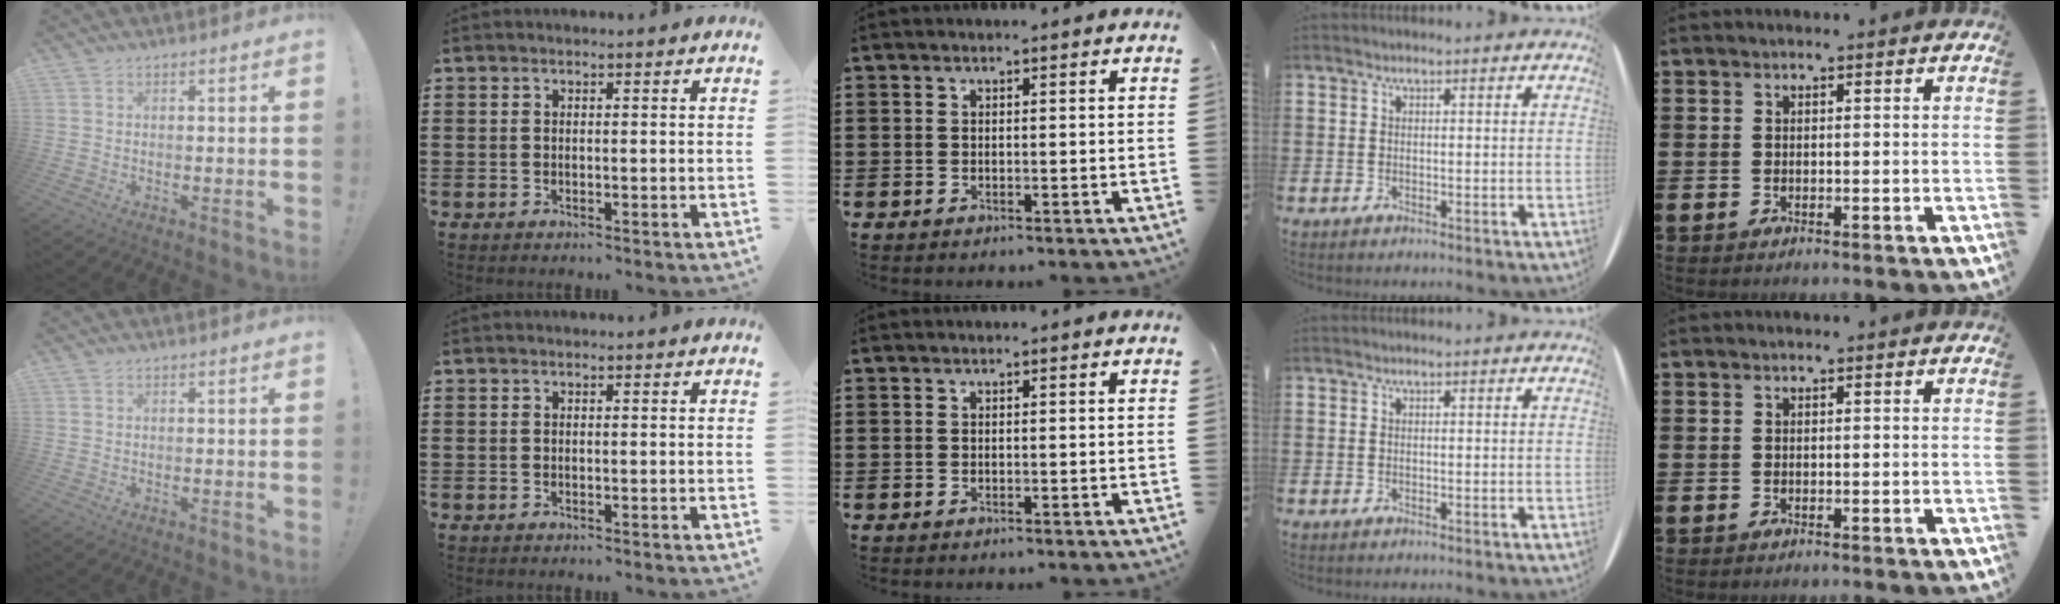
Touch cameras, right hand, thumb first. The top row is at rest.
{}